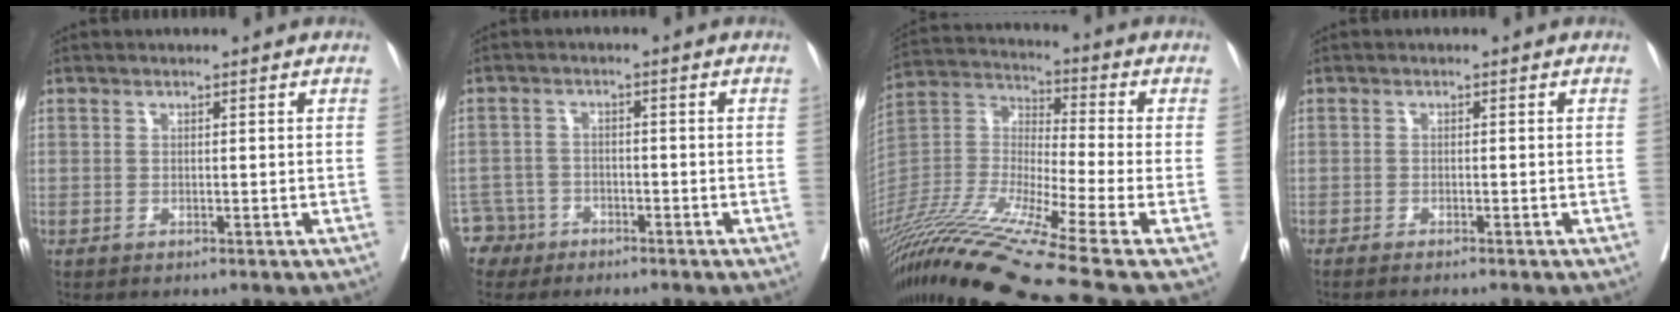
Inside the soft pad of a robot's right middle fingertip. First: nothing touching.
{"total": 4.2, "force": [-3.0, 2.7, -1.0], "torque": [0.016, 0.007, -0.060]}
{"total": 21.9, "force": [-16.3, -1.4, 14.5], "torque": [-0.320, -0.030, -0.307]}
{"total": 3.7, "force": [-3.2, -0.1, 1.8], "torque": [-0.023, -0.004, -0.041]}